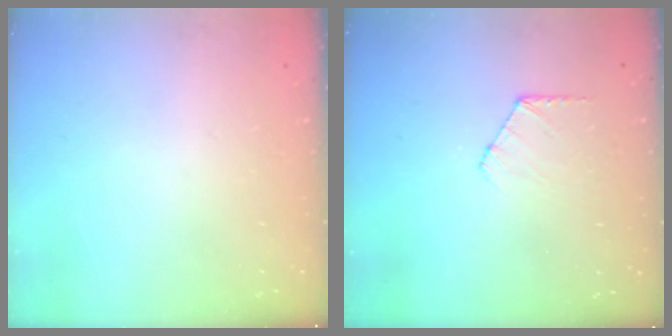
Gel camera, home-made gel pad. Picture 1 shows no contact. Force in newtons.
{"total": 5.2, "press": 5.2, "slide": 0.4}